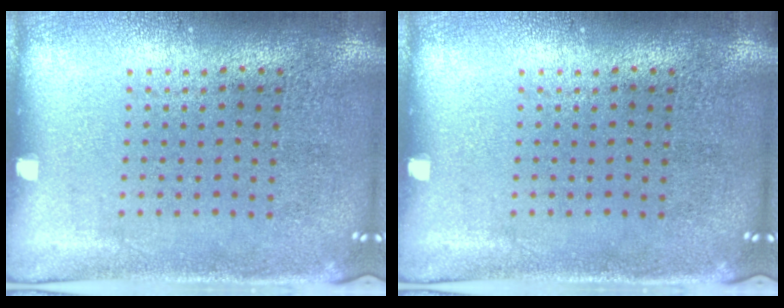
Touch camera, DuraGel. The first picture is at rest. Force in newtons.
{"total": 0.0}